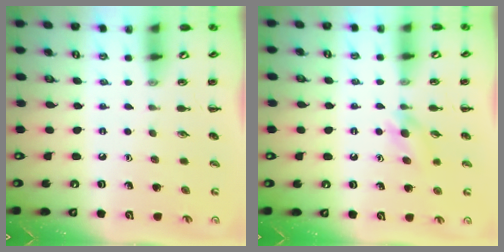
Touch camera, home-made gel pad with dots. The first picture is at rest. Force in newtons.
{"total": 5.5, "press": 5.0, "slide": 2.2}